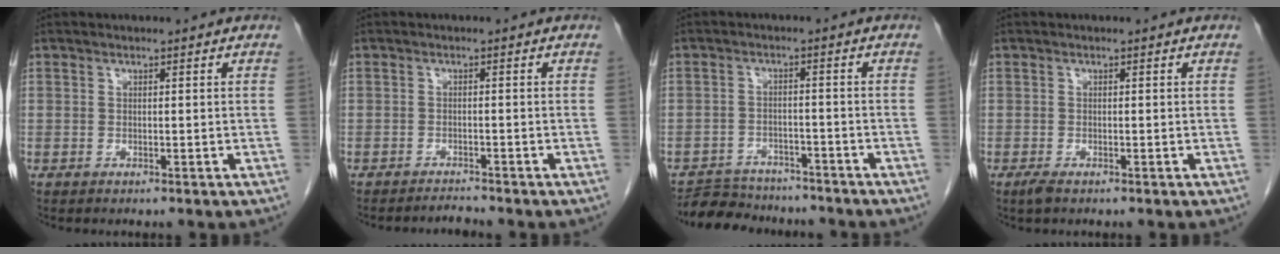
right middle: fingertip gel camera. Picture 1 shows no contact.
{"total": 1.6, "force": [-1.6, -0.4, -0.2], "torque": [0.002, -0.010, -0.023]}
{"total": 8.2, "force": [-7.6, 2.9, 1.2], "torque": [-0.011, 0.009, -0.114]}
{"total": 1.3, "force": [-0.9, 0.4, 0.9], "torque": [-0.025, -0.004, -0.015]}